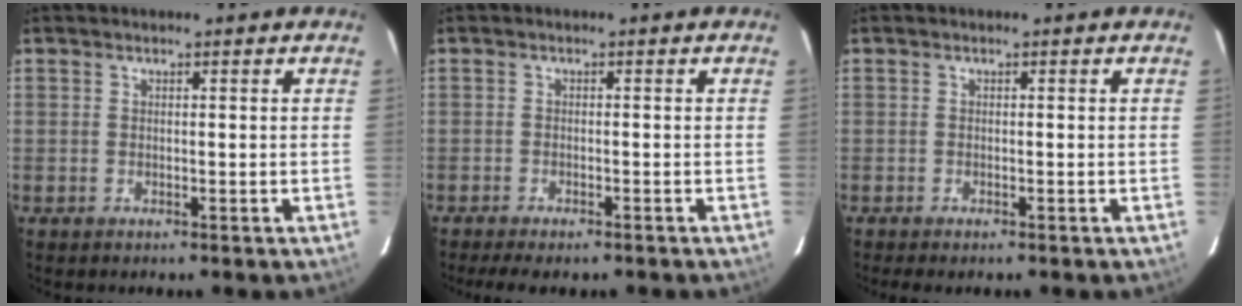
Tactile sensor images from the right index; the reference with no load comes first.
{"total": 5.9, "force": [-4.8, 1.4, 3.0], "torque": [-0.071, -0.020, -0.073]}
{"total": 1.4, "force": [-1.2, 0.2, 0.7], "torque": [-0.015, -0.007, -0.019]}